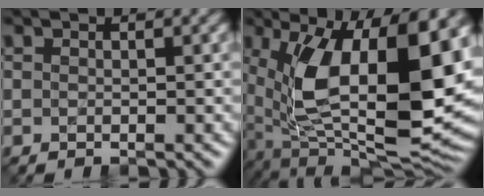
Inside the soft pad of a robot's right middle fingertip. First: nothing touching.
{"total": 15.7, "force": [1.7, 7.6, 13.7], "torque": [-0.232, -0.022, 0.028]}